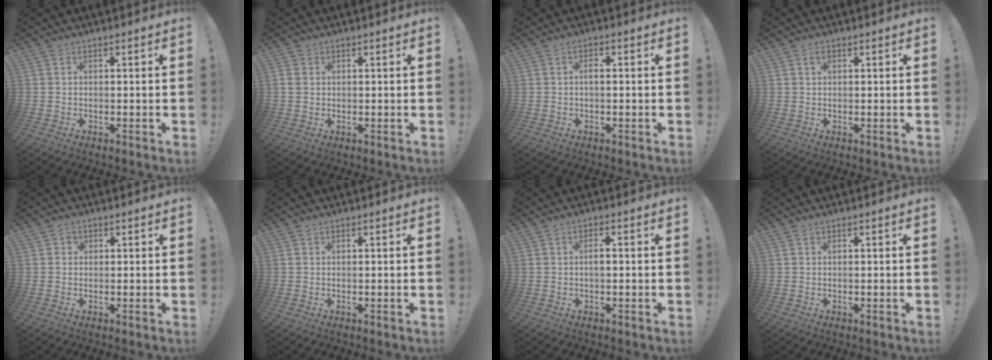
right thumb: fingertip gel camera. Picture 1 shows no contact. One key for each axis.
{"total": 2.3, "fx": 0.7, "fy": 1.8, "fz": 1.1, "tx": -0.022, "ty": 0.005, "tz": 0.013}
{"total": 1.9, "fx": -0.3, "fy": 0.6, "fz": 1.8, "tx": -0.038, "ty": 0.008, "tz": -0.007}
{"total": 1.4, "fx": 0.7, "fy": 0.9, "fz": 0.8, "tx": -0.008, "ty": 0.000, "tz": 0.010}
{"total": 1.4, "fx": 0.2, "fy": 1.3, "fz": 0.4, "tx": -0.007, "ty": 0.004, "tz": 0.003}
{"total": 0.0}
{"total": 2.2, "fx": -0.3, "fy": 0.7, "fz": 2.0, "tx": -0.043, "ty": 0.009, "tz": -0.007}
{"total": 0.0}